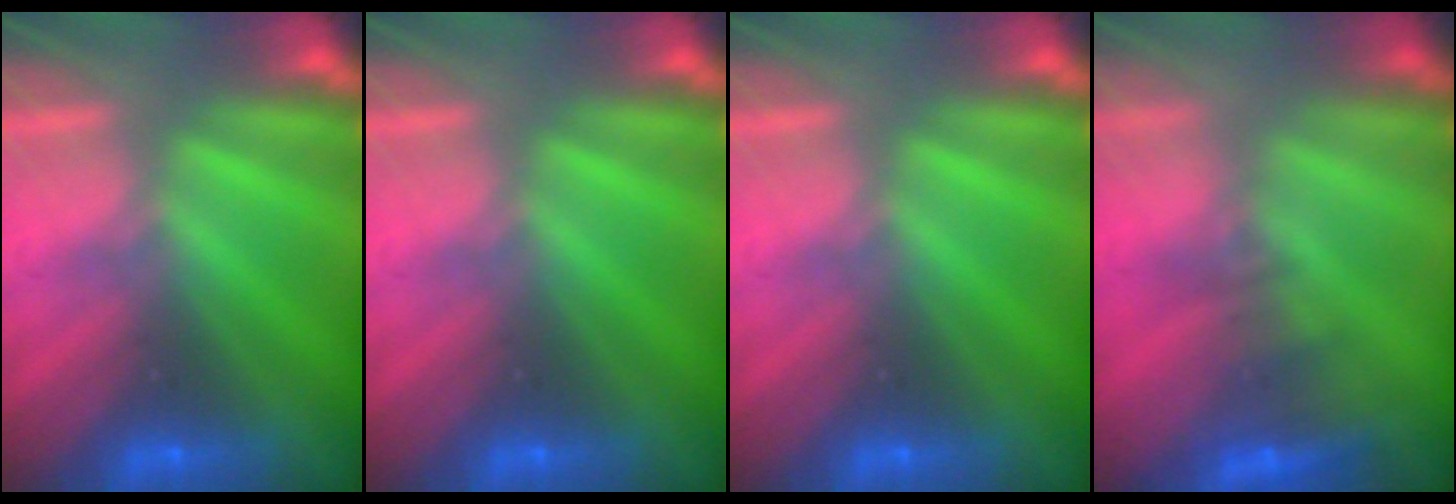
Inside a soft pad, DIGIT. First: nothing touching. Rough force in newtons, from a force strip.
{"total": 0.0}
{"total": 0.0}
{"total": 4.6}